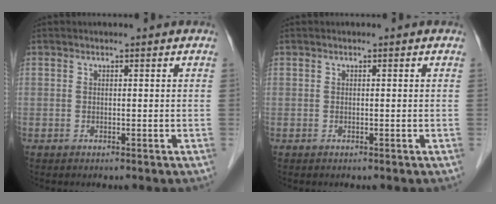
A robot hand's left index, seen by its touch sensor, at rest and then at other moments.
{"total": 0.0}